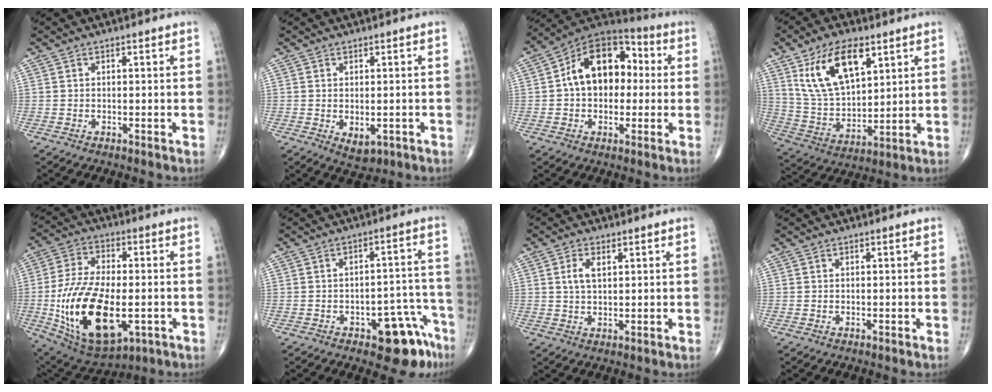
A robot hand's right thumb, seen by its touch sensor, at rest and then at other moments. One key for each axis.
{"total": 3.7, "fx": -0.9, "fy": 2.2, "fz": 2.8, "tx": -0.036, "ty": -0.003, "tz": -0.001}
{"total": 16.2, "fx": 1.5, "fy": 11.0, "fz": 11.8, "tx": -0.146, "ty": 0.039, "tz": 0.013}
{"total": 16.2, "fx": 7.8, "fy": 8.2, "fz": 11.6, "tx": -0.193, "ty": -0.025, "tz": 0.157}
{"total": 22.8, "fx": -4.7, "fy": 11.6, "fz": 19.0, "tx": -0.363, "ty": -0.002, "tz": -0.060}
{"total": 10.3, "fx": -6.1, "fy": 4.4, "fz": 7.1, "tx": -0.050, "ty": 0.048, "tz": -0.074}
{"total": 4.0, "fx": 1.3, "fy": 2.1, "fz": 3.1, "tx": -0.062, "ty": 0.000, "tz": 0.026}
{"total": 0.0}